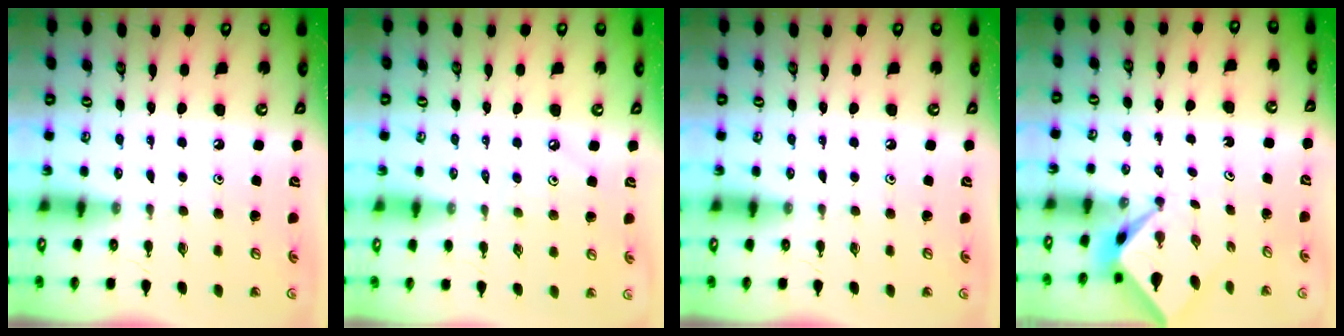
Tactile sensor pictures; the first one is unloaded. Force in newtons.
{"total": 4.4, "press": 4.4, "slide": 0.7}
{"total": 0.0}
{"total": 1.6, "press": 1.5, "slide": 0.2}